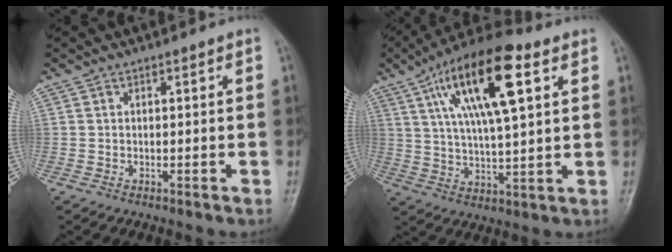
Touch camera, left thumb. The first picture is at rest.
{"total": 17.9, "force": [7.3, 5.7, 15.4], "torque": [-0.258, -0.003, 0.120]}